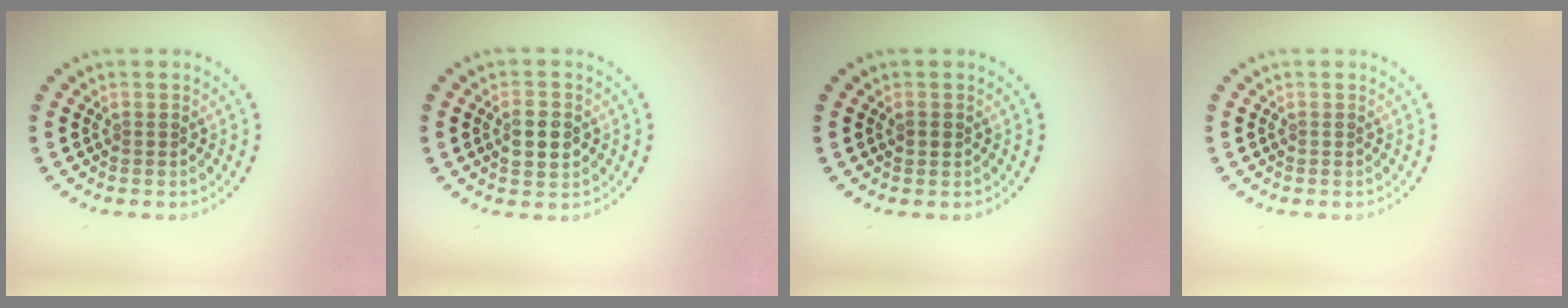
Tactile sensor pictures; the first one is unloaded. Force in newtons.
{"total": 3.0, "press": 2.9, "slide": 0.2}
{"total": 0.9, "press": 0.8, "slide": 0.3}
{"total": 0.0}